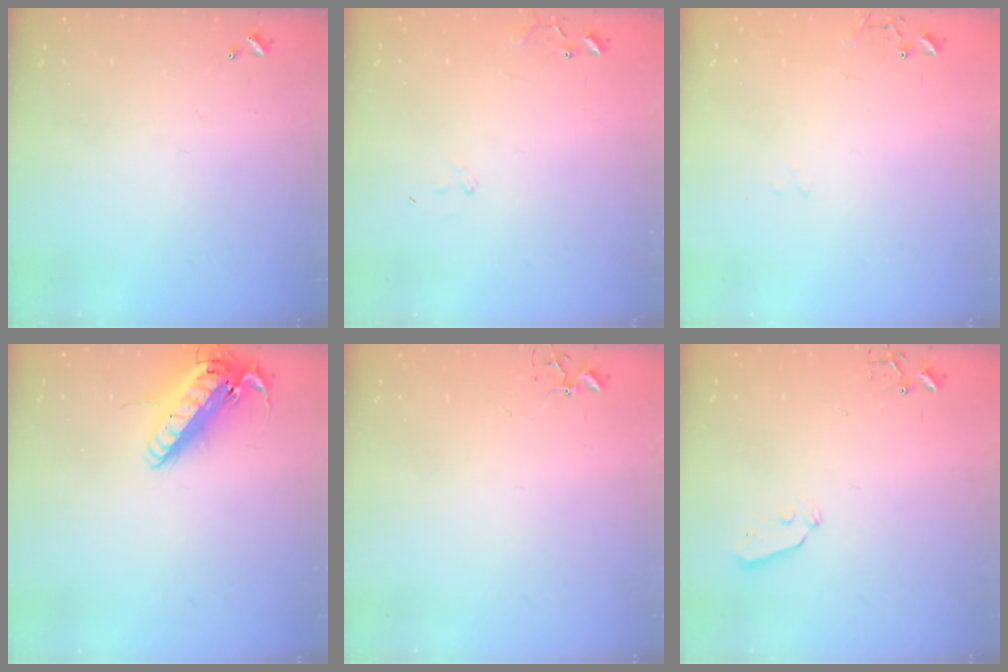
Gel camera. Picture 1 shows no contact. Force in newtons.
{"total": 7.6, "press": 7.6, "slide": 0.7}
{"total": 8.0, "press": 8.0, "slide": 0.9}
{"total": 17.8, "press": 17.5, "slide": 3.3}
{"total": 4.2, "press": 4.2, "slide": 0.7}
{"total": 3.8, "press": 3.7, "slide": 0.7}